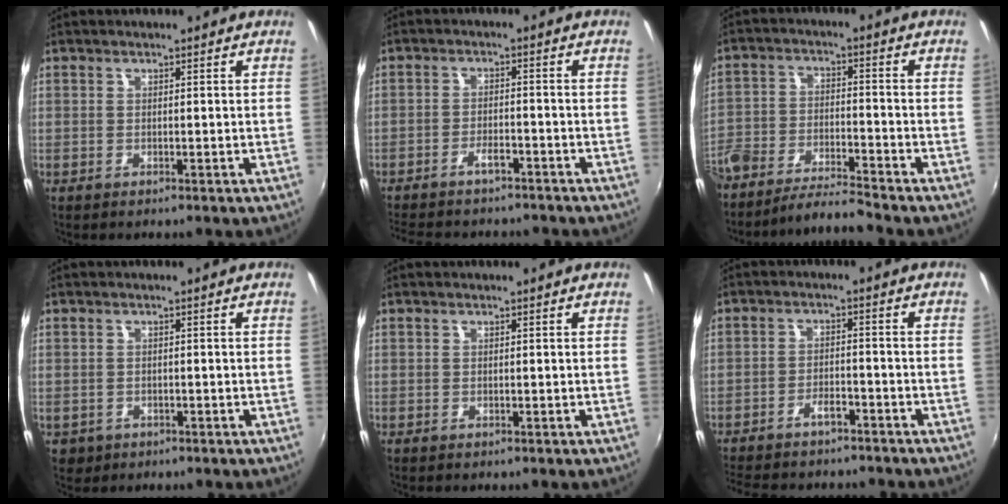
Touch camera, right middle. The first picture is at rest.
{"total": 9.0, "force": [-7.7, 2.8, 3.8], "torque": [-0.094, -0.003, -0.117]}
{"total": 7.8, "force": [-7.2, 0.7, 3.0], "torque": [-0.078, -0.002, -0.141]}
{"total": 3.1, "force": [-1.0, 2.7, 1.2], "torque": [-0.032, -0.003, -0.007]}
{"total": 0.0}
{"total": 10.4, "force": [-8.9, 3.3, 4.2], "torque": [-0.104, 0.000, -0.133]}